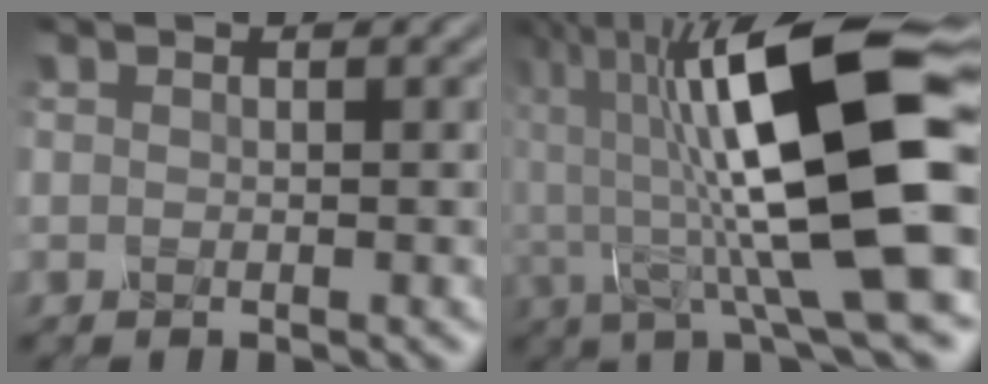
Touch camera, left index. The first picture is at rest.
{"total": 14.7, "force": [0.9, 3.8, 14.1], "torque": [-0.240, 0.016, 0.011]}